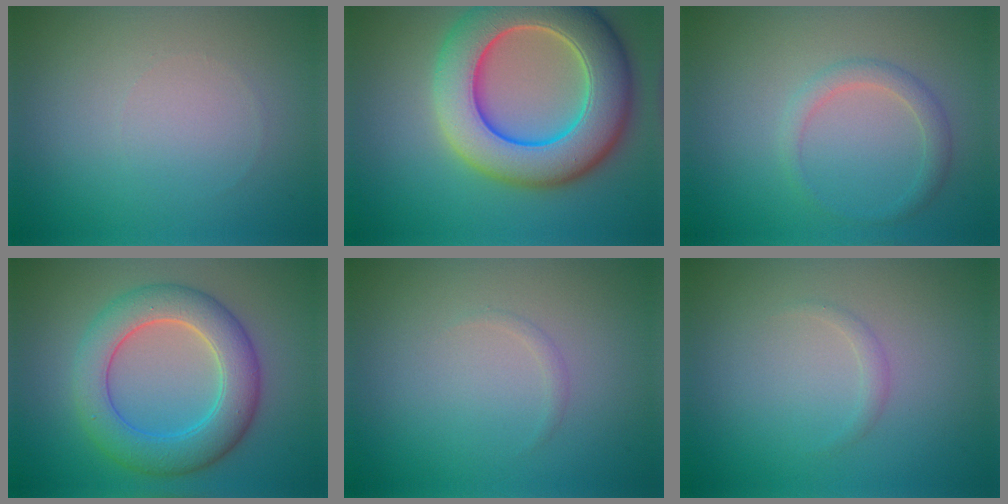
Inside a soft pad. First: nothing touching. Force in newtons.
{"total": 11.2, "press": 11.2, "slide": 0.6}
{"total": 1.7, "press": 1.7, "slide": 0.1}
{"total": 6.7, "press": 6.7, "slide": 0.4}
{"total": 0.5, "press": 0.5, "slide": 0.0}
{"total": 0.8, "press": 0.8, "slide": 0.0}